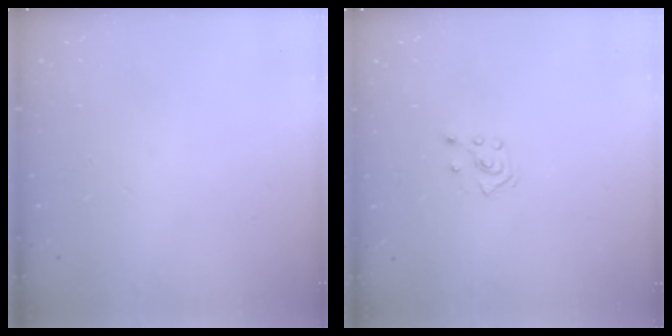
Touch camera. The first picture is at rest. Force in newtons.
{"total": 2.8, "press": 2.7, "slide": 0.5}